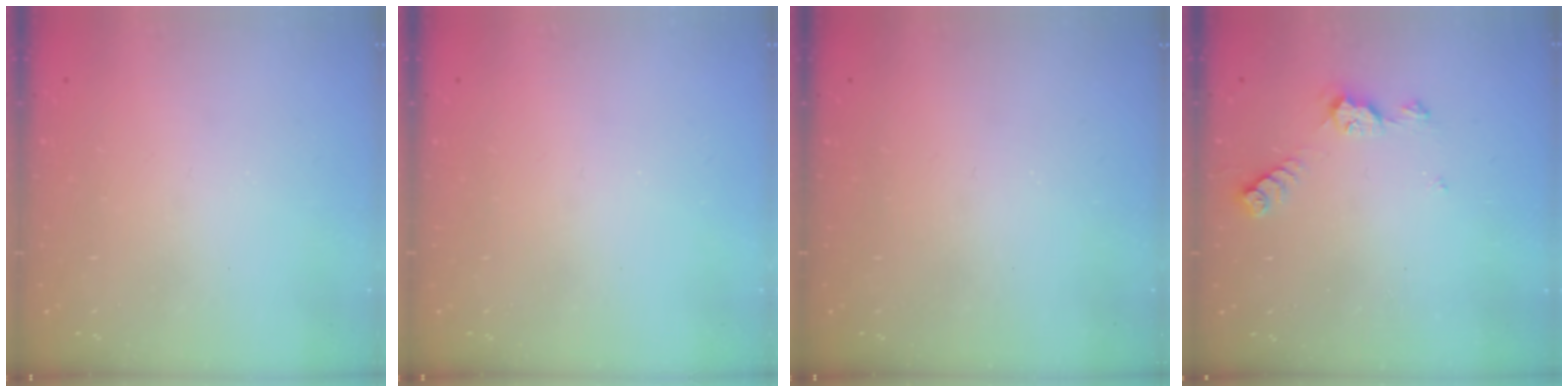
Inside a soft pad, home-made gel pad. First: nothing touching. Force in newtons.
{"total": 0.0}
{"total": 0.0}
{"total": 5.5, "press": 5.4, "slide": 0.6}